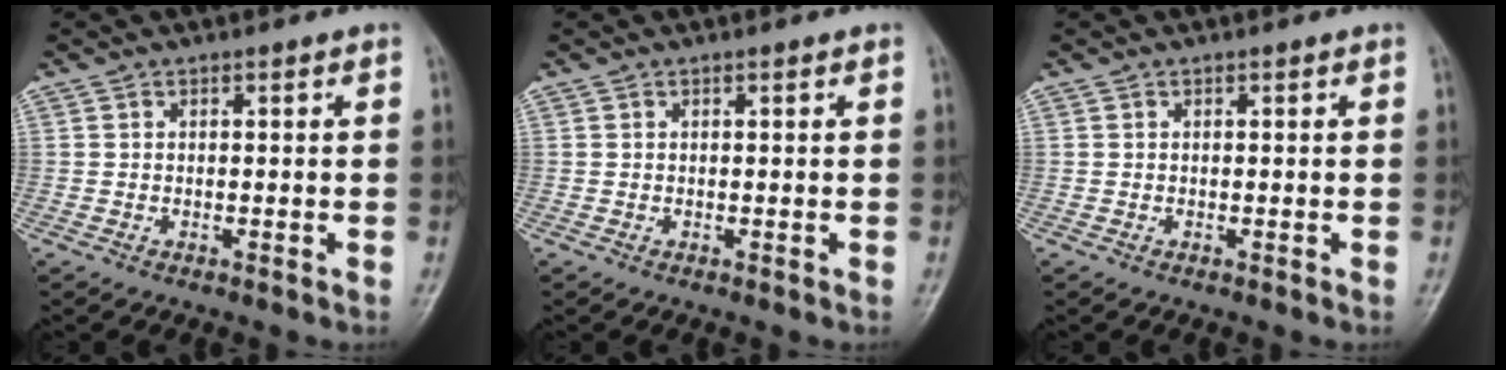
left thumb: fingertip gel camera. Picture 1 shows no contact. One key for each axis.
{"total": 0.0}
{"total": 0.0}